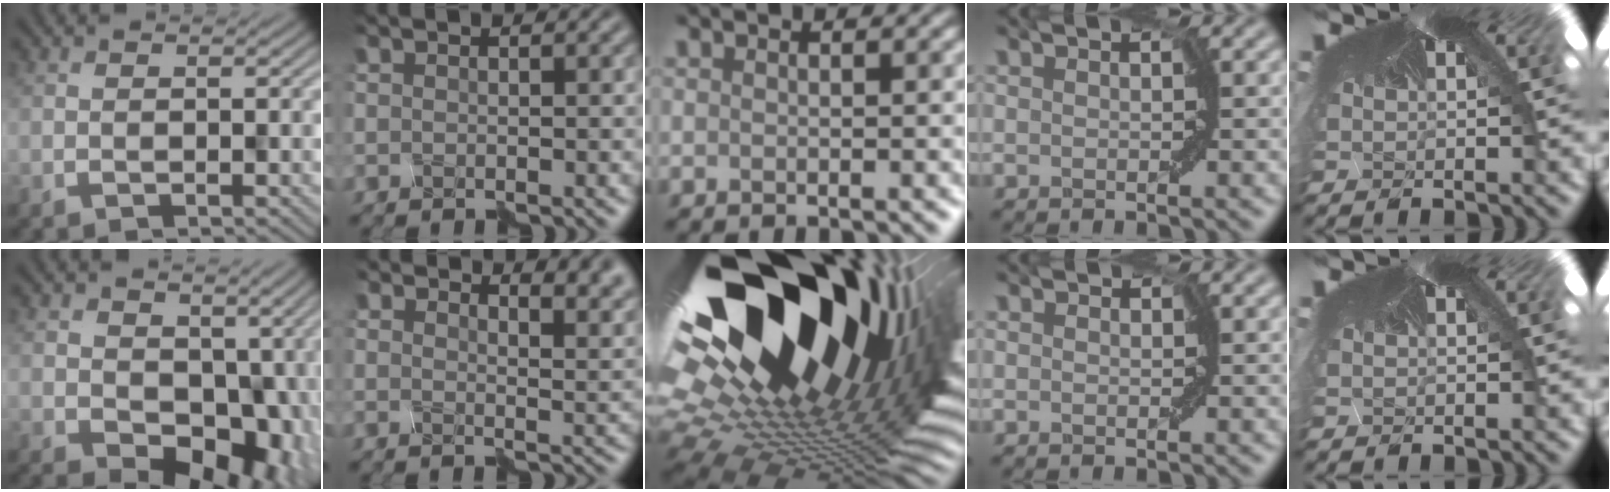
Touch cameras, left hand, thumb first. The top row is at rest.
{"thumb": {"total": 10.7, "force": [-0.7, 7.5, 7.6], "torque": [-0.109, -0.034, 0.002]}, "index": {"total": 4.9, "force": [4.0, 1.8, 2.3], "torque": [-0.025, 0.000, 0.043]}, "middle": {"total": 21.4, "force": [6.6, 10.8, 17.3], "torque": [-0.290, -0.049, 0.154]}}